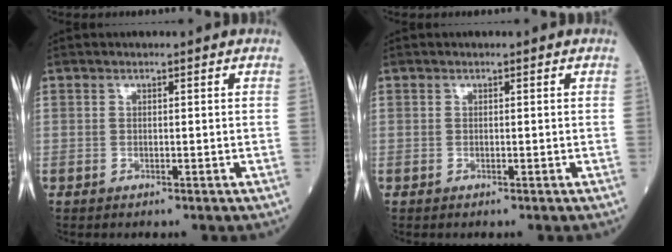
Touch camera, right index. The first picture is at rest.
{"total": 0.0}